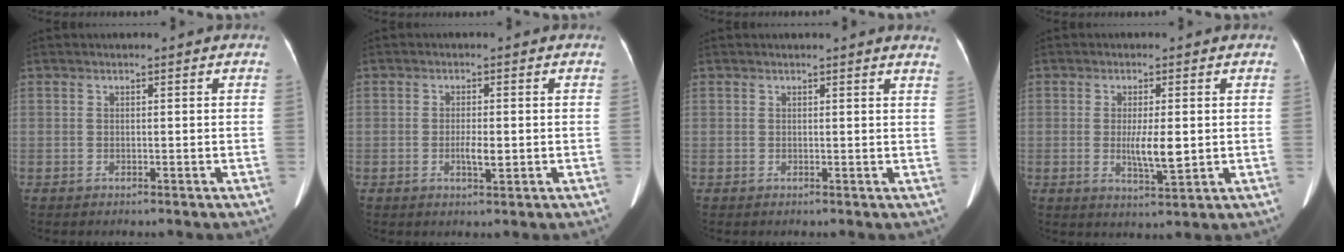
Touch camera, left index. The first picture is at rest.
{"total": 2.7, "force": [-0.5, 0.7, 2.5], "torque": [-0.049, -0.001, -0.006]}
{"total": 4.4, "force": [4.2, 0.0, 1.2], "torque": [-0.010, -0.012, 0.023]}
{"total": 5.0, "force": [-0.1, 1.0, 4.9], "torque": [-0.089, -0.009, 0.001]}